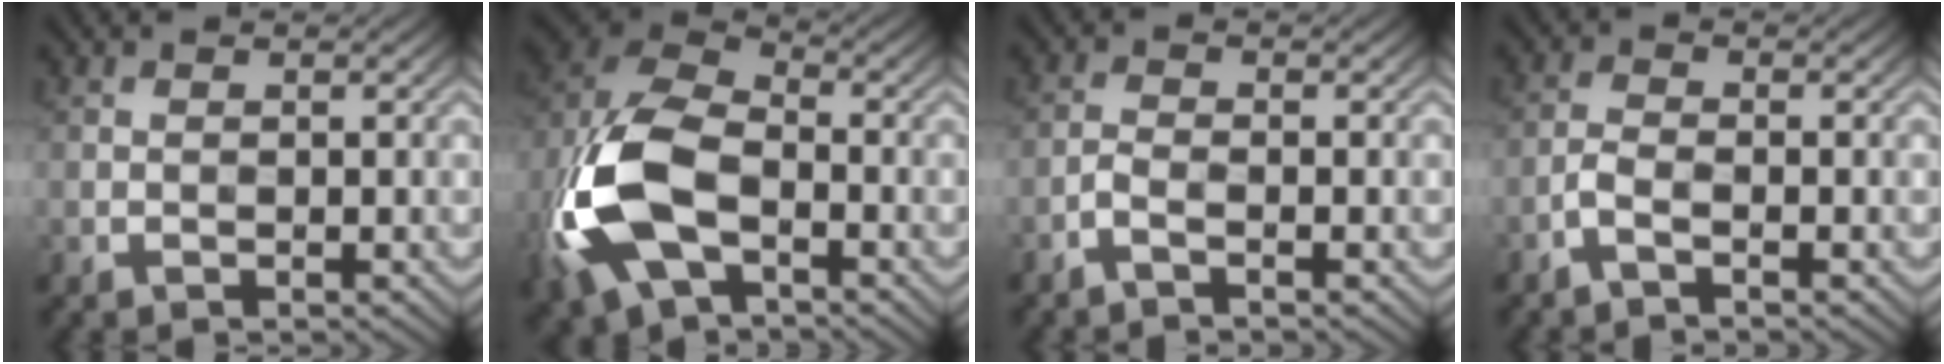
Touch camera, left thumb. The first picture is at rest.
{"total": 16.5, "force": [-5.1, 9.6, 12.4], "torque": [-0.326, -0.027, -0.108]}
{"total": 1.6, "force": [-1.1, 0.2, 1.0], "torque": [-0.025, 0.004, -0.030]}
{"total": 1.9, "force": [-1.3, 0.4, 1.4], "torque": [-0.035, 0.004, -0.034]}